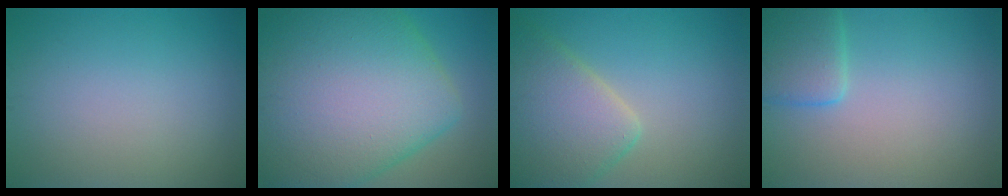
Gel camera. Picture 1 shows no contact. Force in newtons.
{"total": 16.8, "press": 16.8, "slide": 0.5}
{"total": 6.5, "press": 6.5, "slide": 0.6}
{"total": 3.4, "press": 3.3, "slide": 0.2}